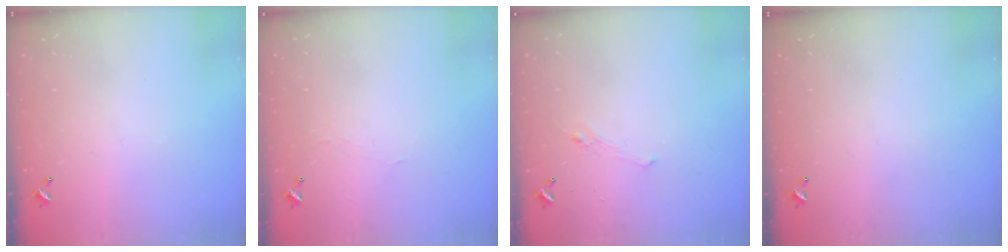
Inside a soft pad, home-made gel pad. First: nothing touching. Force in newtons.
{"total": 1.7, "press": 1.7, "slide": 0.4}
{"total": 0.8, "press": 0.1, "slide": 0.8}
{"total": 0.0}